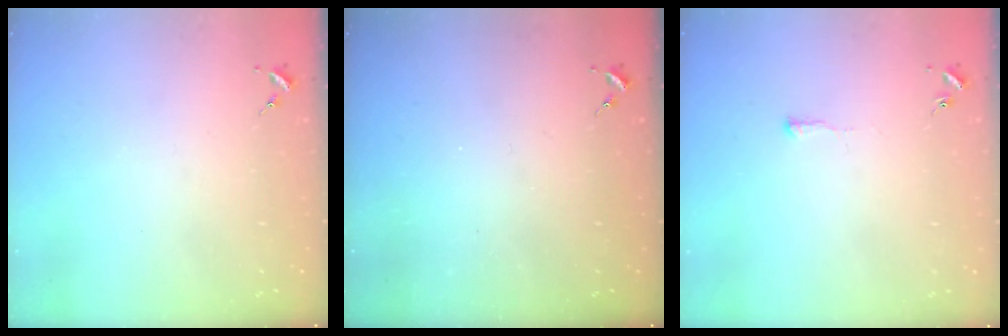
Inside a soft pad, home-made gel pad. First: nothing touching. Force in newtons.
{"total": 0.0}
{"total": 3.8, "press": 3.7, "slide": 0.5}